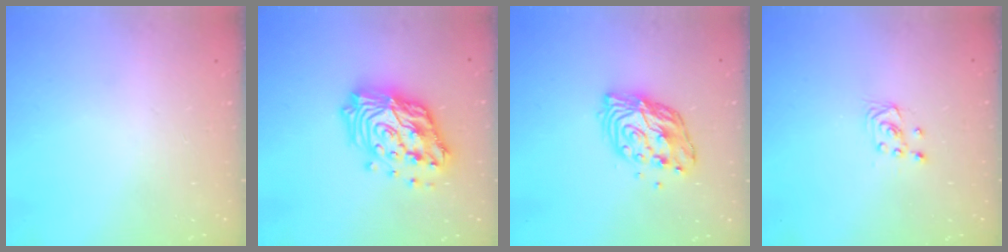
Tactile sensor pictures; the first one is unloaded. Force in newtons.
{"total": 19.2, "press": 19.1, "slide": 1.8}
{"total": 11.1, "press": 11.1, "slide": 1.1}
{"total": 3.0, "press": 2.8, "slide": 1.1}